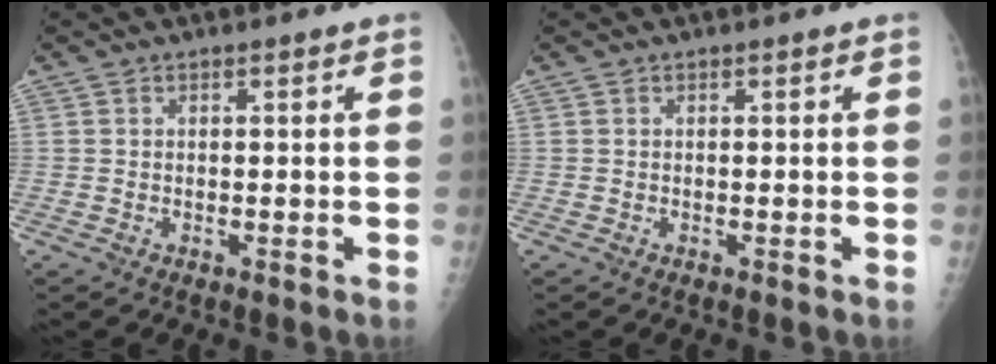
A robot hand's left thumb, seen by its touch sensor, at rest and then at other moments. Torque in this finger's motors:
{"motor_torque": [-0.08, 0.08, -0.03, 0.00, 0.00]}